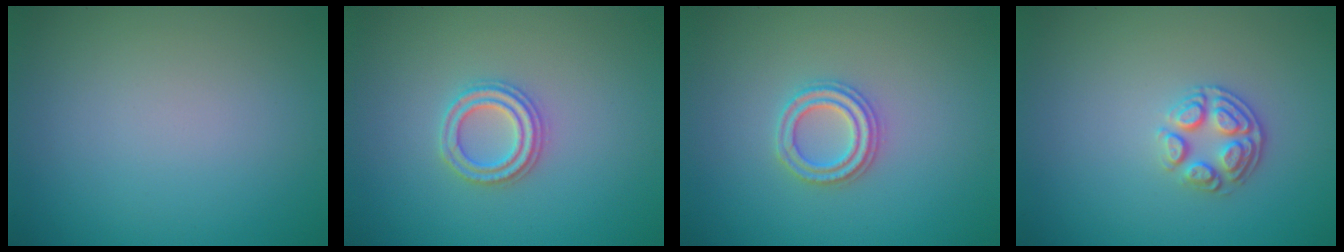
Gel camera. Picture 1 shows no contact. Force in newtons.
{"total": 2.4, "press": 2.3, "slide": 0.5}
{"total": 2.4, "press": 2.3, "slide": 0.5}
{"total": 2.8, "press": 2.6, "slide": 1.2}